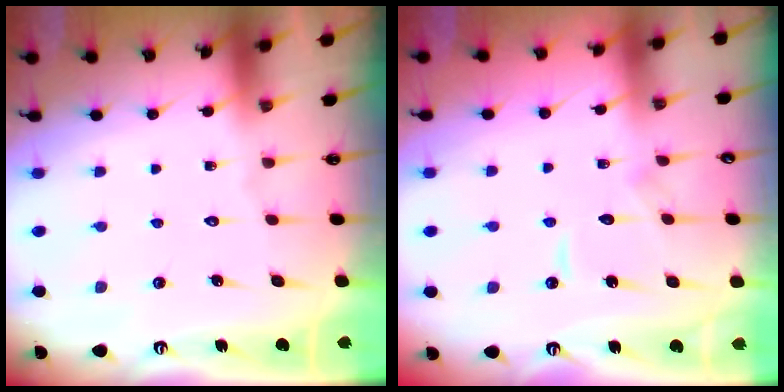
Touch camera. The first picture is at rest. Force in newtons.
{"total": 5.4, "press": 5.4, "slide": 0.5}